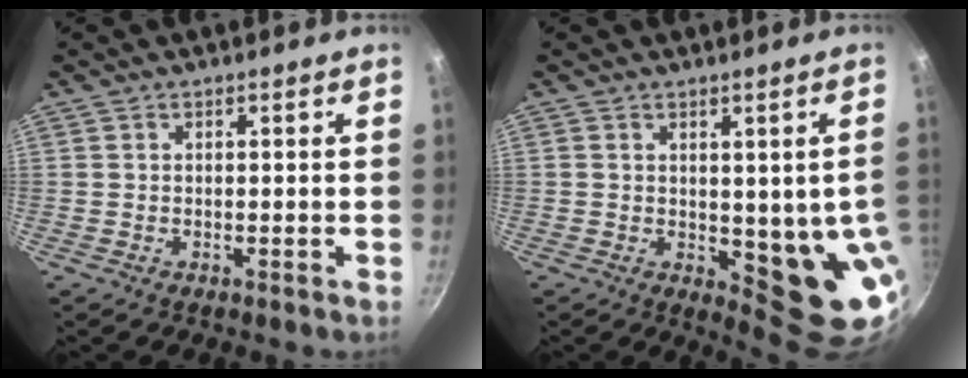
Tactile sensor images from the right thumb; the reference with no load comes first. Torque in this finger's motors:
{"motor_torque": [0.06, 1.00, 1.18, -0.01, 0.09]}